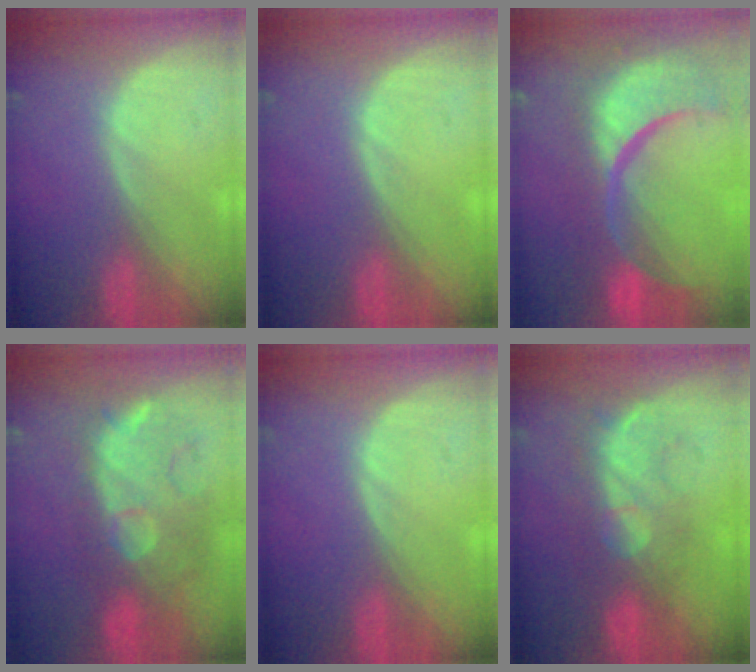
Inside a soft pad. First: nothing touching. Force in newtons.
{"total": 0.0}
{"total": 15.0, "press": 11.9, "slide": 9.2}
{"total": 10.8, "press": 10.1, "slide": 3.8}
{"total": 0.0}
{"total": 8.1, "press": 7.7, "slide": 2.5}